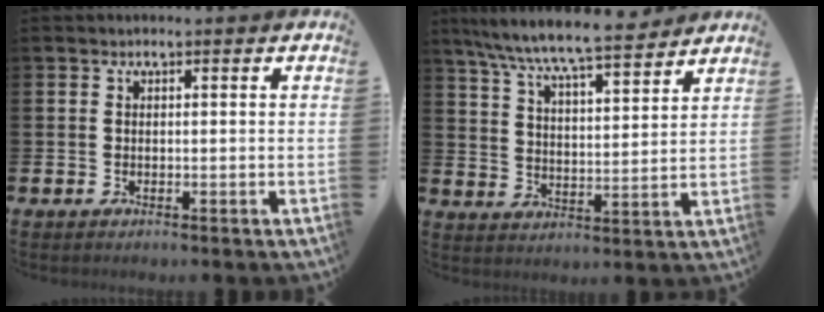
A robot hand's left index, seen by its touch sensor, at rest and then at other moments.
{"total": 8.3, "force": [7.8, 0.4, 2.8], "torque": [-0.084, -0.051, 0.138]}